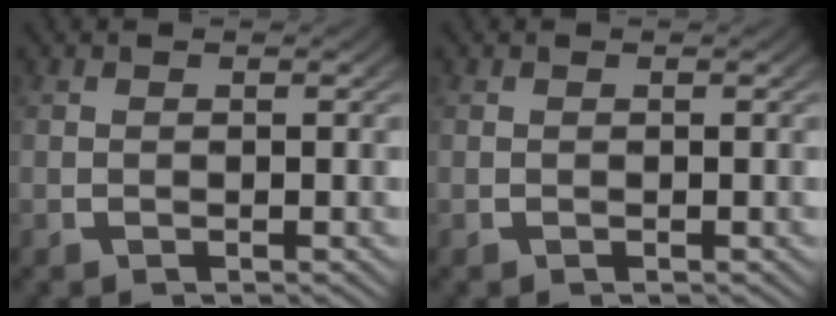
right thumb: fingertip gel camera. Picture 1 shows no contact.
{"total": 0.0}